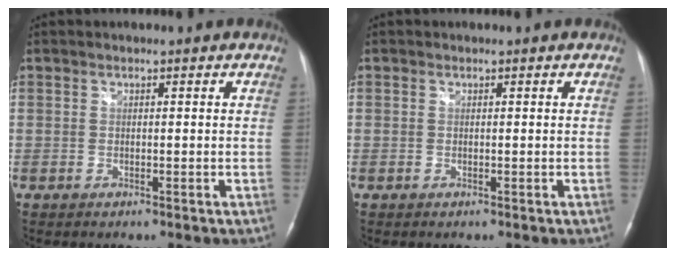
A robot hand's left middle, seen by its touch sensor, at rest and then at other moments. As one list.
[{"total": 0.5, "force": [-0.1, 0.5, 0.1], "torque": [0.000, 0.004, -0.003]}]